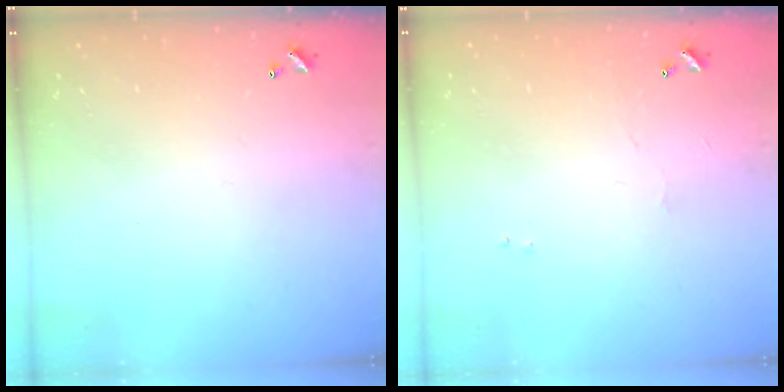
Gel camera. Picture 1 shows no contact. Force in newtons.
{"total": 1.2, "press": 1.1, "slide": 0.3}